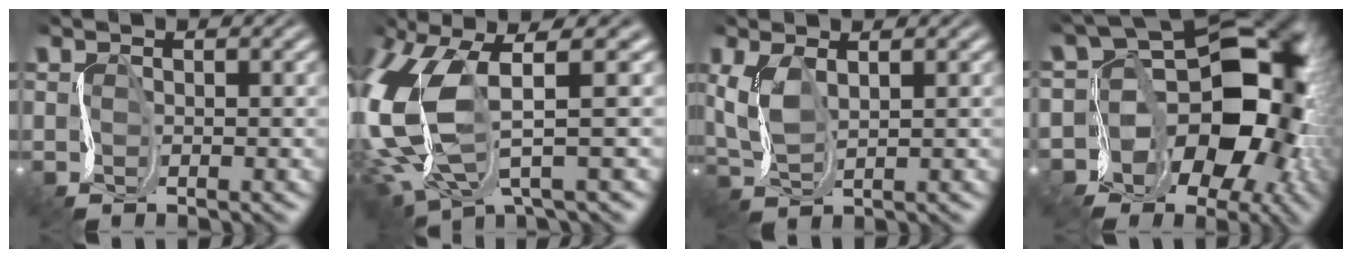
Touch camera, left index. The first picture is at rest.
{"total": 8.9, "force": [0.5, 3.5, 8.2], "torque": [-0.227, -0.026, 0.023]}
{"total": 2.4, "force": [0.9, 0.8, 2.1], "torque": [-0.079, -0.003, 0.024]}
{"total": 14.0, "force": [-4.5, 10.7, 7.8], "torque": [-0.058, -0.006, -0.082]}